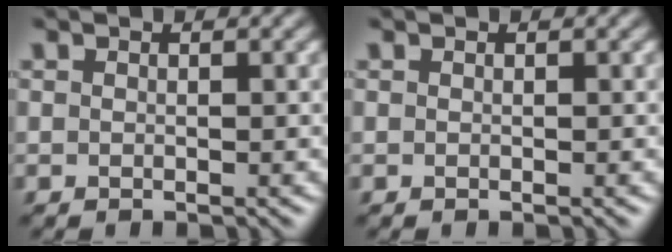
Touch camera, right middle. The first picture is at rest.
{"total": 0.0}